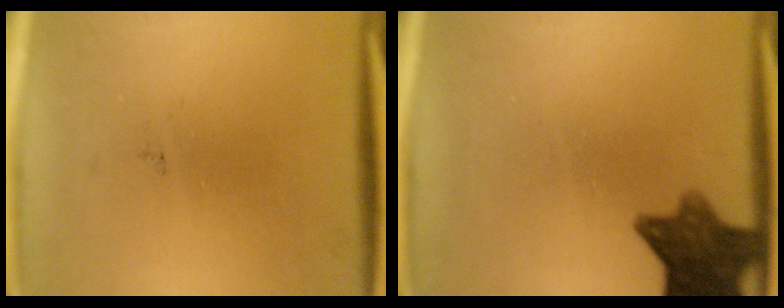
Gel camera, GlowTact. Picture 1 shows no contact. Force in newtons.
{"total": 9.8}